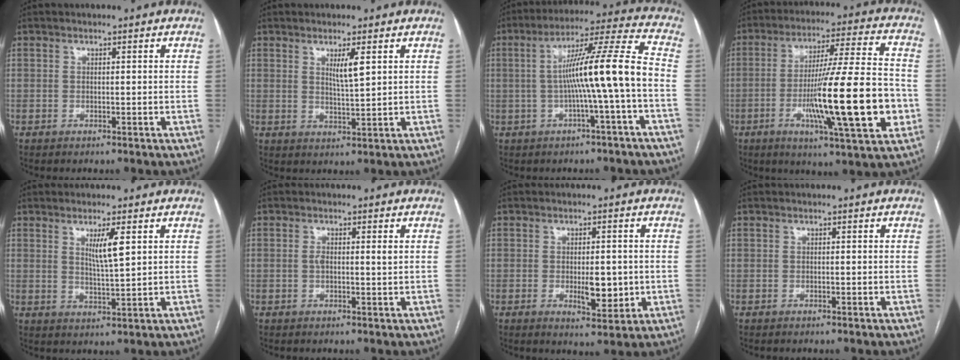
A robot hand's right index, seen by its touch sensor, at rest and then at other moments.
{"total": 3.7, "force": [1.6, 0.1, 3.4], "torque": [-0.061, -0.007, 0.031]}
{"total": 12.6, "force": [-1.7, -1.3, 12.4], "torque": [-0.204, 0.024, -0.029]}
{"total": 20.5, "force": [-4.7, 1.0, 19.9], "torque": [-0.314, -0.008, -0.073]}
{"total": 4.7, "force": [1.9, 0.1, 4.3], "torque": [-0.077, -0.009, 0.036]}
{"total": 2.3, "force": [0.4, 0.5, 2.2], "torque": [-0.042, 0.001, 0.006]}
{"total": 5.5, "force": [-0.8, 2.0, 5.1], "torque": [-0.077, -0.007, -0.005]}
{"total": 0.0}